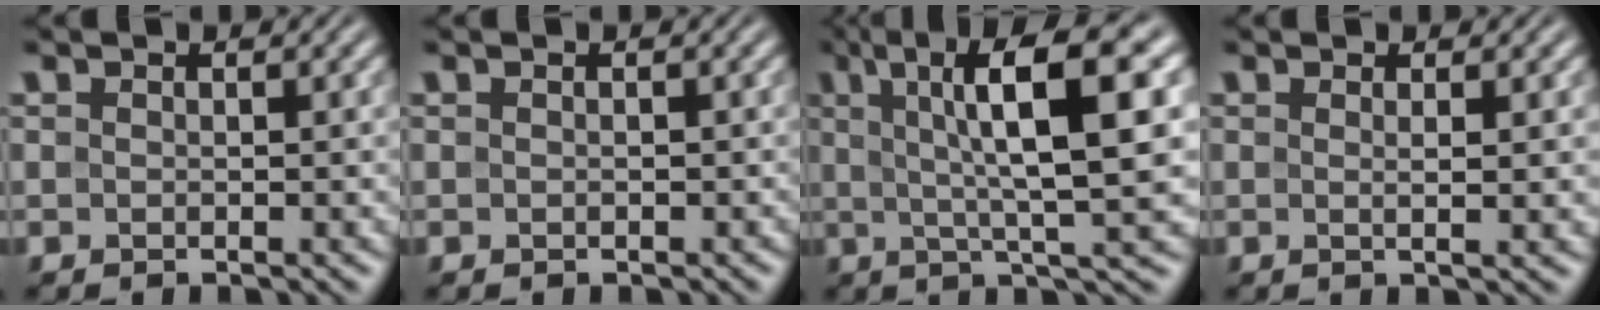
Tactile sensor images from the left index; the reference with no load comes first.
{"total": 0.0}
{"total": 12.1, "force": [3.5, 2.8, 11.2], "torque": [-0.156, 0.019, 0.049]}
{"total": 1.8, "force": [0.4, 0.4, 1.7], "torque": [-0.024, 0.002, 0.001]}